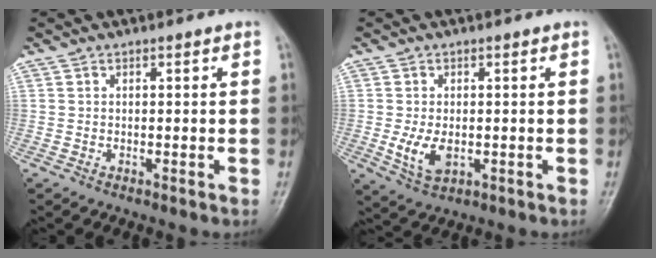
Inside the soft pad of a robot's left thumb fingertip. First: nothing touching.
{"total": 5.5, "force": [-0.8, 3.3, 4.3], "torque": [-0.081, -0.009, -0.009]}